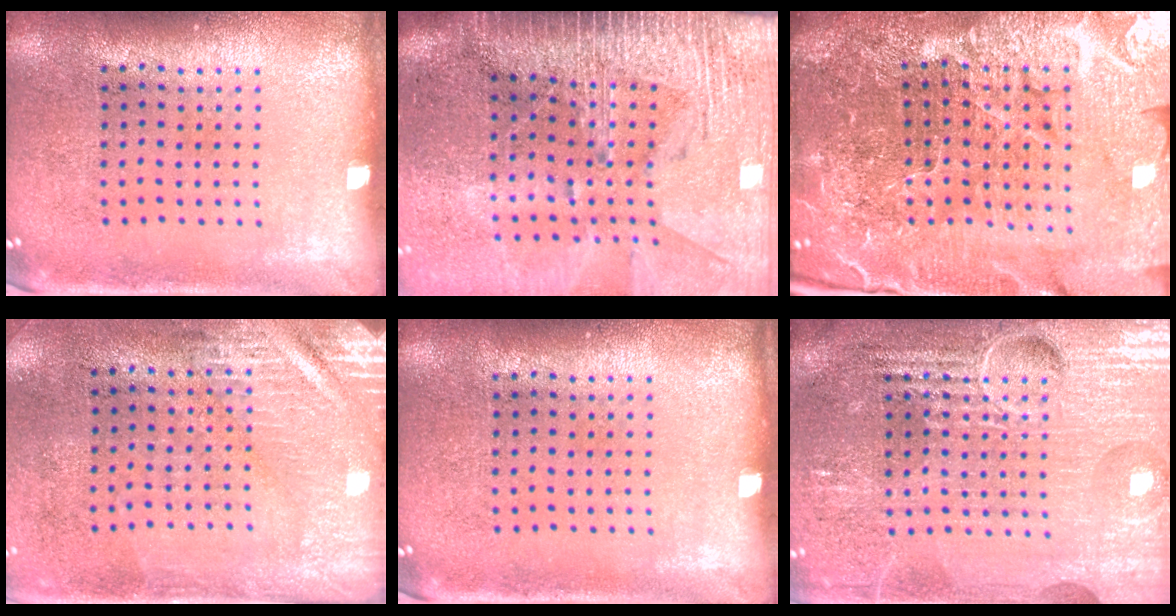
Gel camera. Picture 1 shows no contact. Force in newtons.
{"total": 3.9, "press": 3.4, "slide": 1.8}
{"total": 6.7, "press": 5.9, "slide": 3.2}
{"total": 2.9, "press": 2.5, "slide": 1.5}
{"total": 0.0}
{"total": 6.8, "press": 6.8, "slide": 0.8}